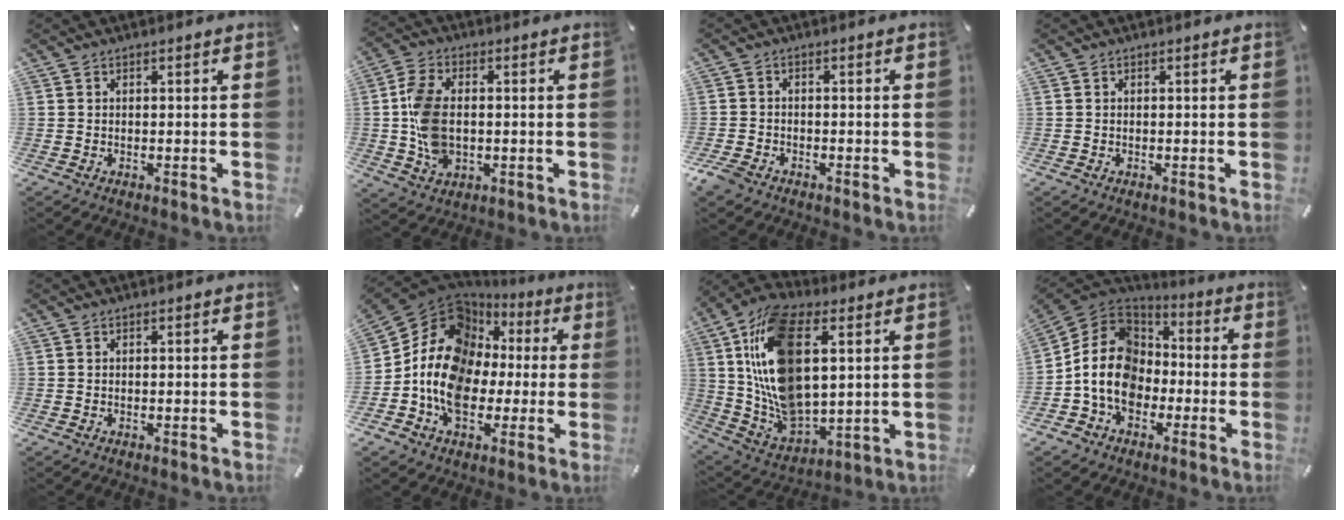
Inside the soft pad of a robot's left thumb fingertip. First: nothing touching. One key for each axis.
{"total": 10.8, "fx": -0.3, "fy": 7.2, "fz": 8.0, "tx": -0.172, "ty": 0.005, "tz": -0.004}
{"total": 2.9, "fx": -2.1, "fy": 1.7, "fz": 1.1, "tx": -0.038, "ty": 0.003, "tz": -0.045}
{"total": 0.0}
{"total": 0.0}
{"total": 16.6, "fx": 0.1, "fy": 13.5, "fz": 9.6, "tx": -0.204, "ty": -0.007, "tz": -0.004}
{"total": 20.0, "fx": 6.3, "fy": 11.6, "fz": 15.1, "tx": -0.346, "ty": -0.027, "tz": 0.108}
{"total": 15.3, "fx": -3.9, "fy": 12.4, "fz": 8.0, "tx": -0.187, "ty": 0.036, "tz": -0.071}